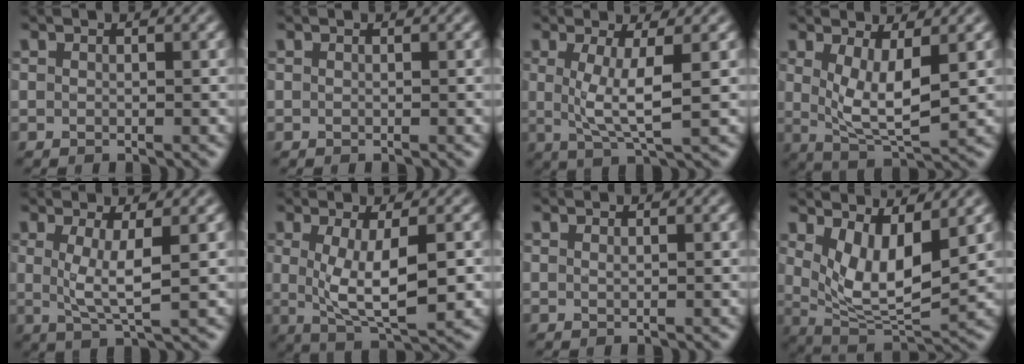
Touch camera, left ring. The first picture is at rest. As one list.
[{"total": 0.0}, {"total": 4.5, "force": [0.5, 0.9, 4.4], "torque": [-0.087, -0.007, 0.011]}, {"total": 5.4, "force": [0.9, 1.9, 5.0], "torque": [-0.099, -0.015, 0.023]}, {"total": 3.8, "force": [0.5, 0.7, 3.7], "torque": [-0.071, -0.008, 0.013]}, {"total": 6.4, "force": [0.1, 2.0, 6.1], "torque": [-0.112, -0.010, 0.007]}, {"total": 0.0}, {"total": 6.2, "force": [2.0, 2.6, 5.3], "torque": [-0.107, -0.023, 0.045]}]